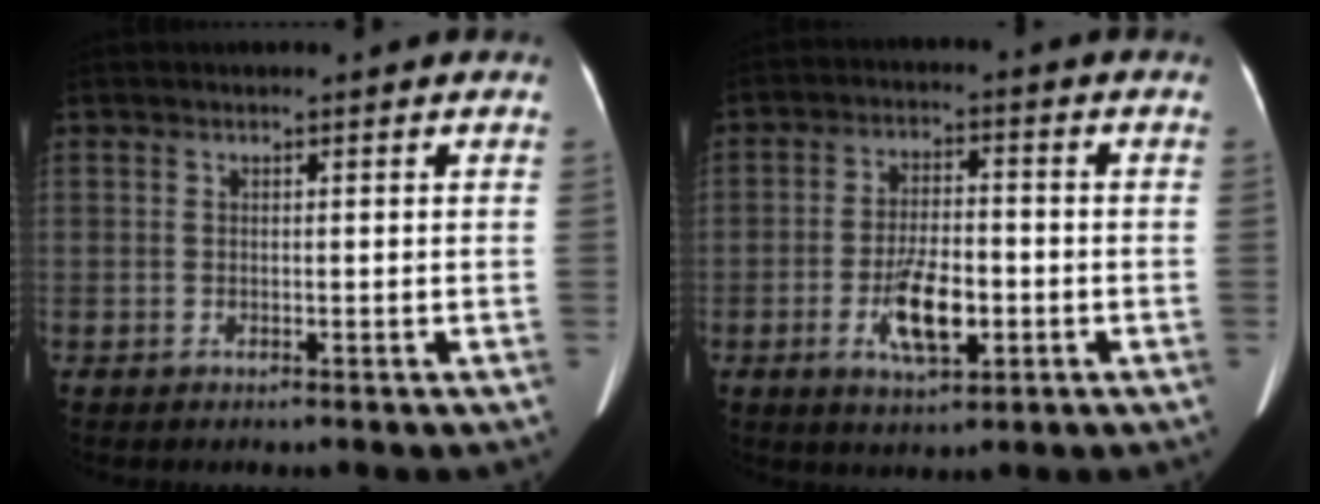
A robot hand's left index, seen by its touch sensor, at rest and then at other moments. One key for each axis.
{"total": 8.0, "fx": -2.8, "fy": 3.0, "fz": 6.9, "tx": -0.135, "ty": -0.003, "tz": -0.045}